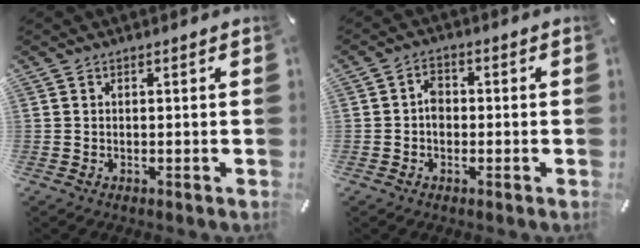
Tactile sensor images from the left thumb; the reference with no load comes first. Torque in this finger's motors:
{"motor_torque": [0.53, 1.07, -0.05, -0.32, 0.14]}